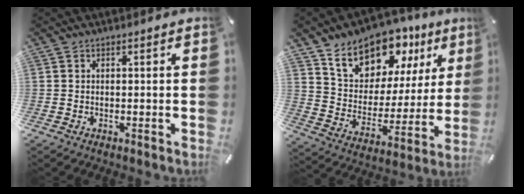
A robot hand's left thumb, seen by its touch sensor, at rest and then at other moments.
{"total": 15.4, "force": [12.0, 8.8, 3.9], "torque": [-0.075, -0.101, 0.217]}